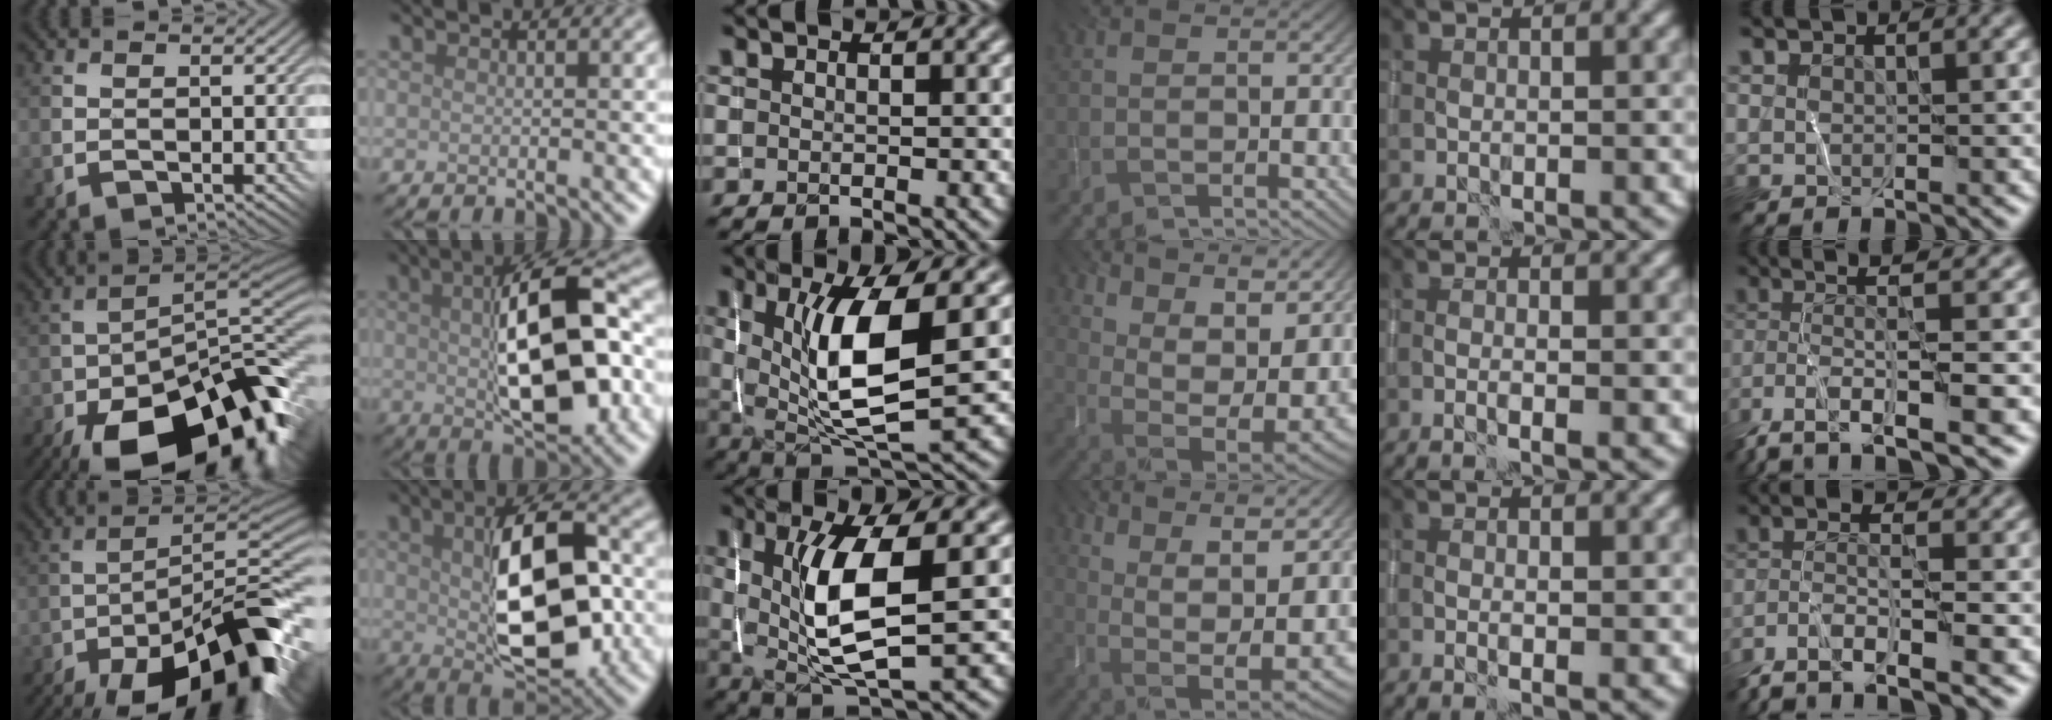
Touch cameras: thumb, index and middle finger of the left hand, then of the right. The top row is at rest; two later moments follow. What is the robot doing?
{"motion": "wrap", "object": "yarn"}